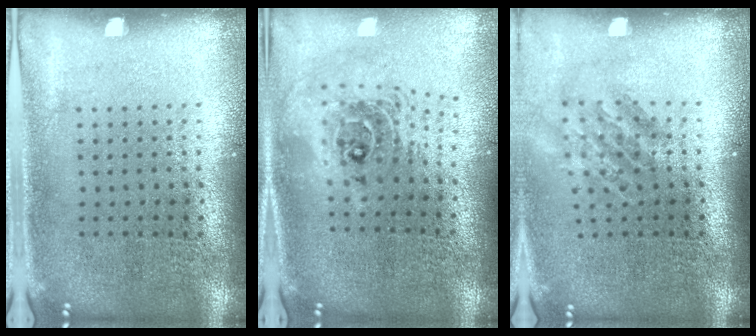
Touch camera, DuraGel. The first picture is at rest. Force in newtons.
{"total": 2.1, "press": 1.6, "slide": 1.4}
{"total": 1.5, "press": 1.1, "slide": 1.0}